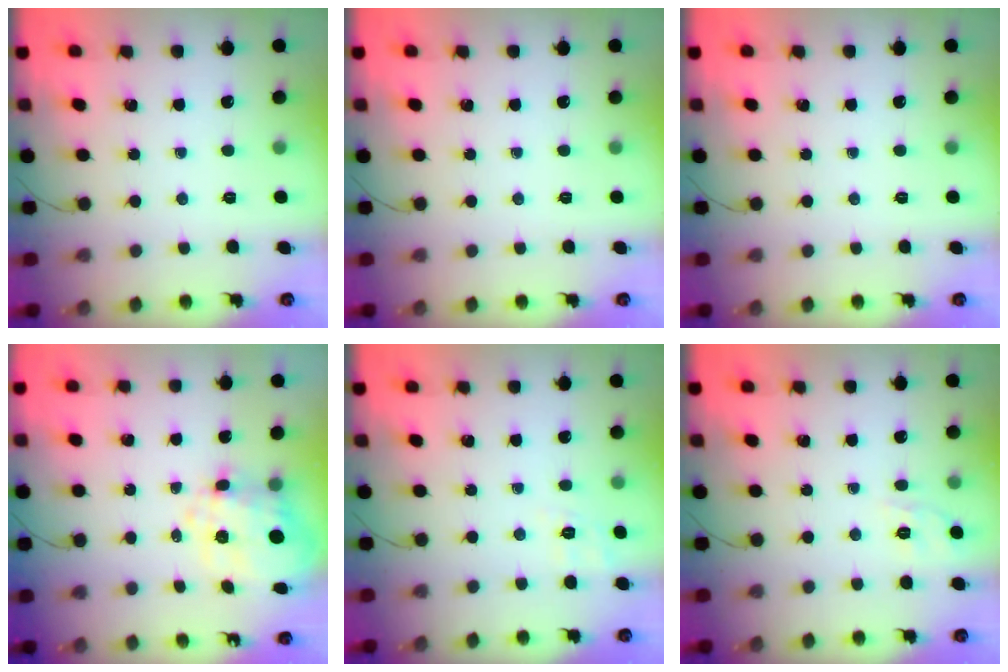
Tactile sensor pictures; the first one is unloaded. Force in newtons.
{"total": 0.0}
{"total": 0.0}
{"total": 10.4, "press": 10.2, "slide": 2.0}
{"total": 2.1, "press": 0.9, "slide": 1.9}
{"total": 1.9, "press": 0.8, "slide": 1.6}